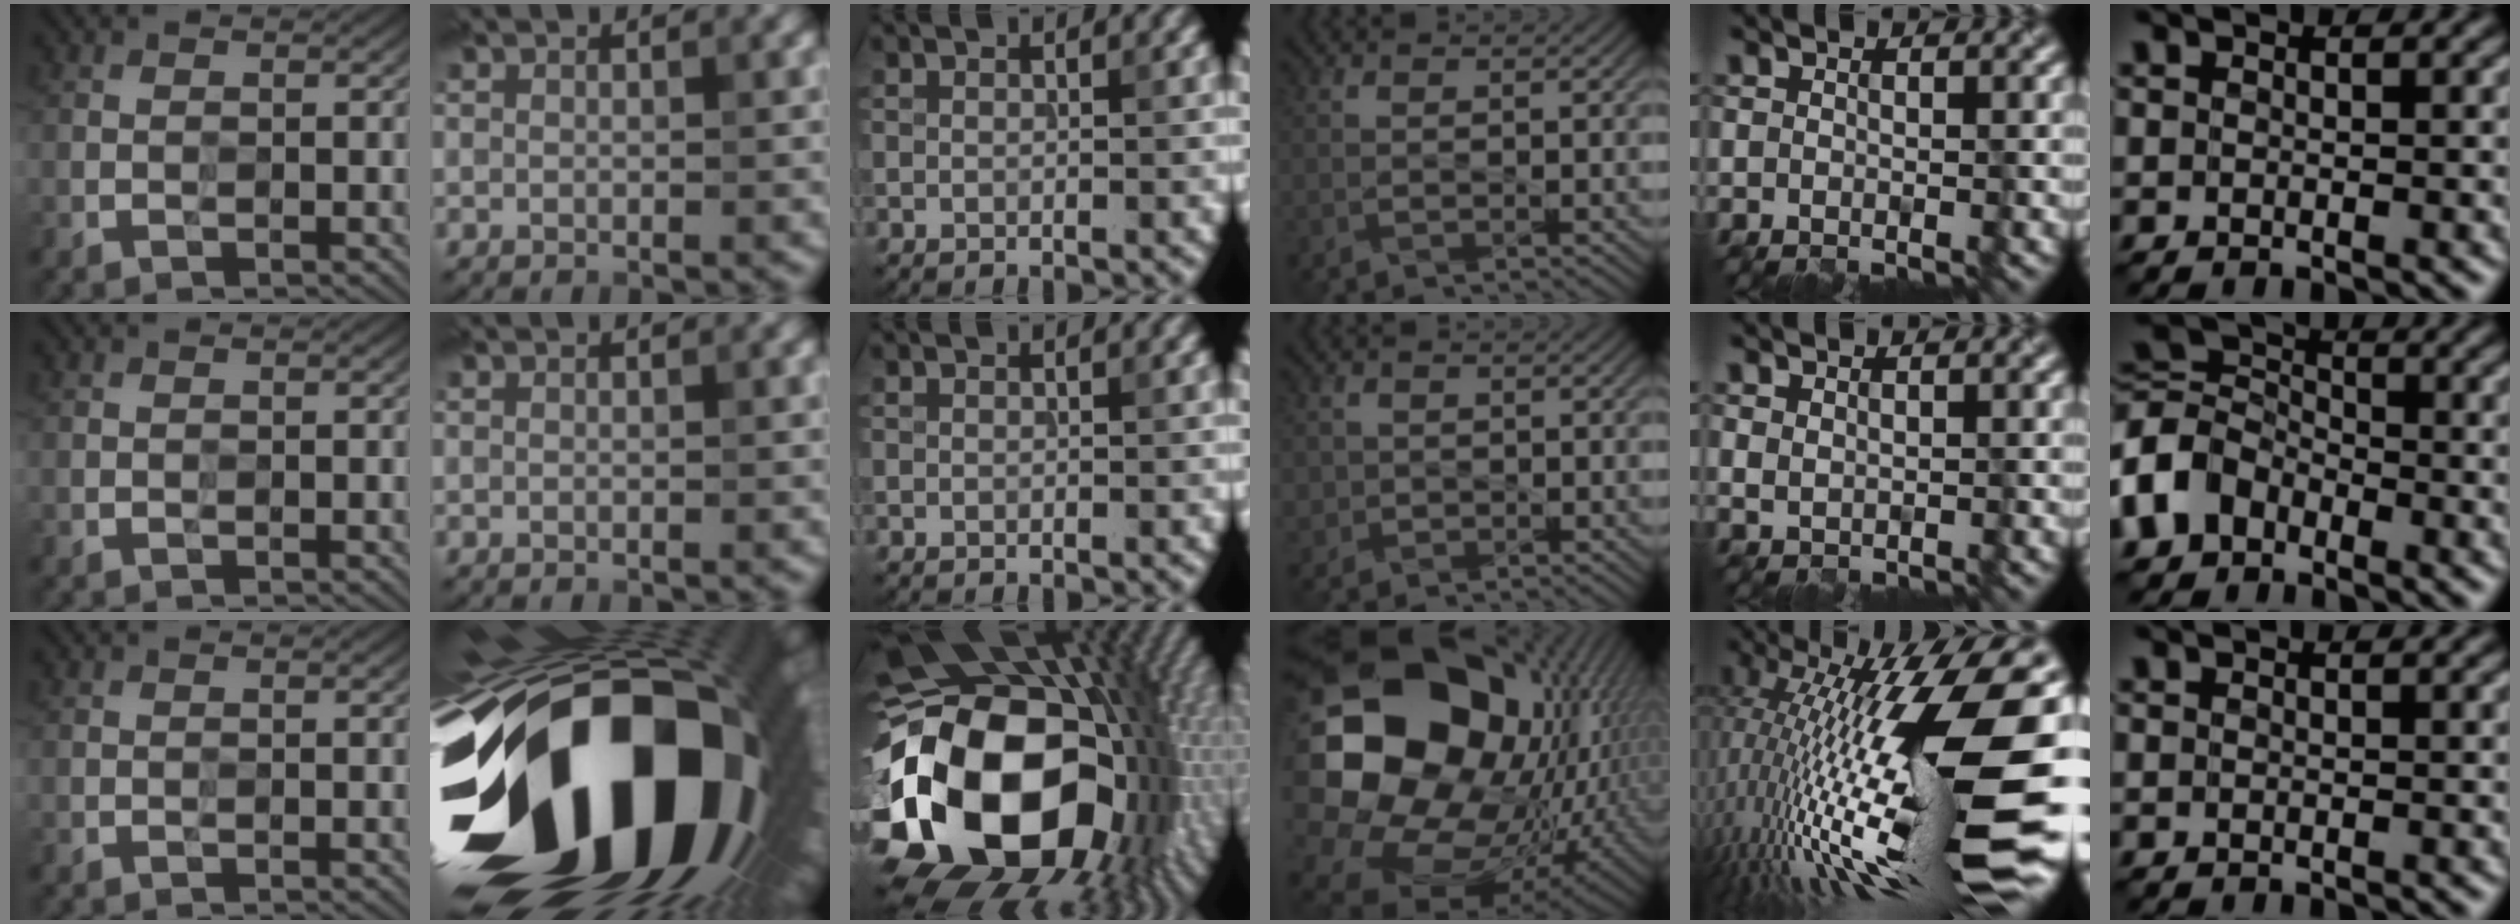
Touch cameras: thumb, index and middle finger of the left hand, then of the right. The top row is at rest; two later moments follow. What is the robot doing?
{"motion": "wipe", "object": "plastic plate"}